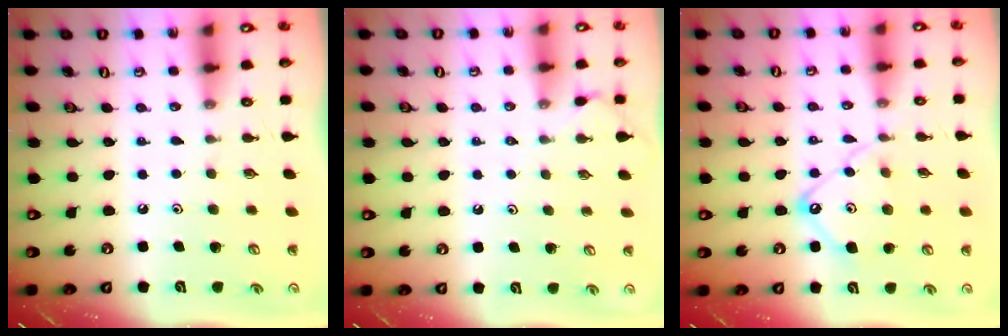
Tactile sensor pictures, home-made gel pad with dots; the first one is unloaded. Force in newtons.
{"total": 2.1, "press": 2.1, "slide": 0.3}
{"total": 11.4, "press": 11.4, "slide": 1.0}